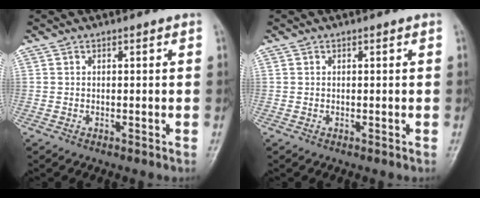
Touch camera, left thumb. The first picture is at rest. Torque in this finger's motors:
{"motor_torque": [0.02, 0.01, 0.02, -0.08, 0.00]}